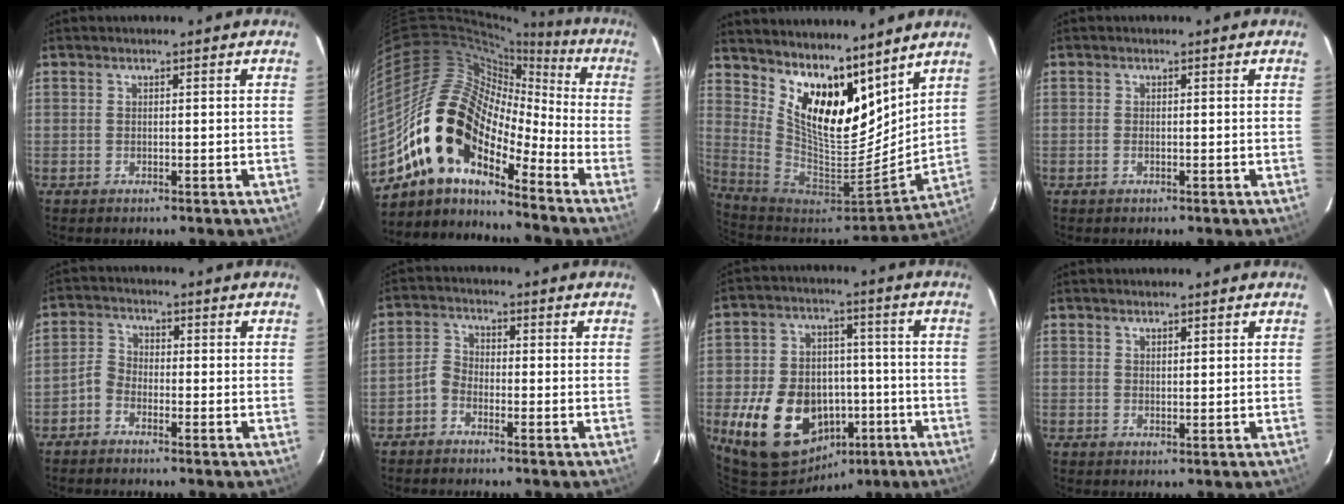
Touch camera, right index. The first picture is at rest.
{"total": 16.3, "force": [-10.5, 7.8, 9.8], "torque": [-0.163, 0.000, -0.215]}
{"total": 16.7, "force": [11.6, 6.7, 10.0], "torque": [-0.183, -0.015, 0.217]}
{"total": 0.8, "force": [-0.2, 0.3, 0.6], "torque": [-0.014, 0.000, -0.005]}
{"total": 2.7, "force": [-1.9, 1.7, 0.9], "torque": [-0.020, 0.011, -0.043]}
{"total": 2.7, "force": [-1.9, 1.6, 1.1], "torque": [-0.026, 0.012, -0.042]}
{"total": 18.6, "force": [-7.1, 13.6, 10.6], "torque": [-0.231, 0.025, -0.091]}
{"total": 1.4, "force": [1.2, 0.4, 0.6], "torque": [-0.008, 0.001, 0.020]}